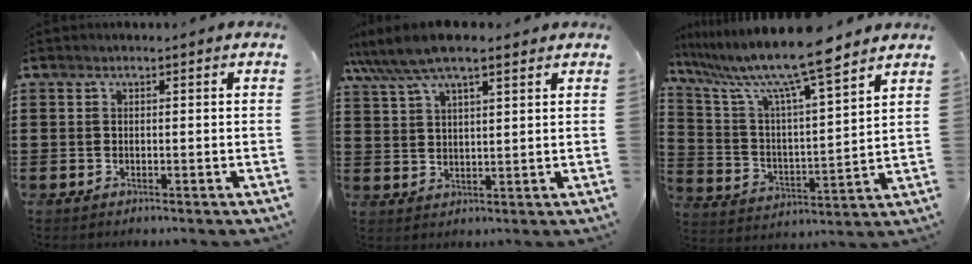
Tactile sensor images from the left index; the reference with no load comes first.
{"total": 7.1, "force": [5.4, 1.8, 4.2], "torque": [-0.094, -0.004, 0.098]}
{"total": 11.4, "force": [9.7, 0.2, 6.1], "torque": [-0.156, -0.058, 0.160]}